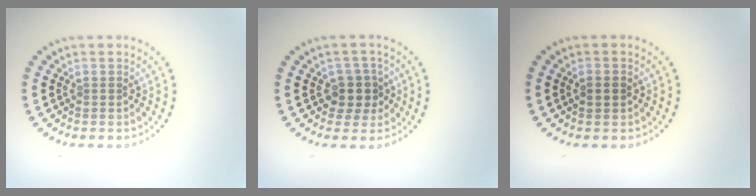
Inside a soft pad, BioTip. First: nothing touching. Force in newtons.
{"total": 2.5, "press": 2.2, "slide": 1.2}
{"total": 1.5, "press": 1.5, "slide": 0.0}